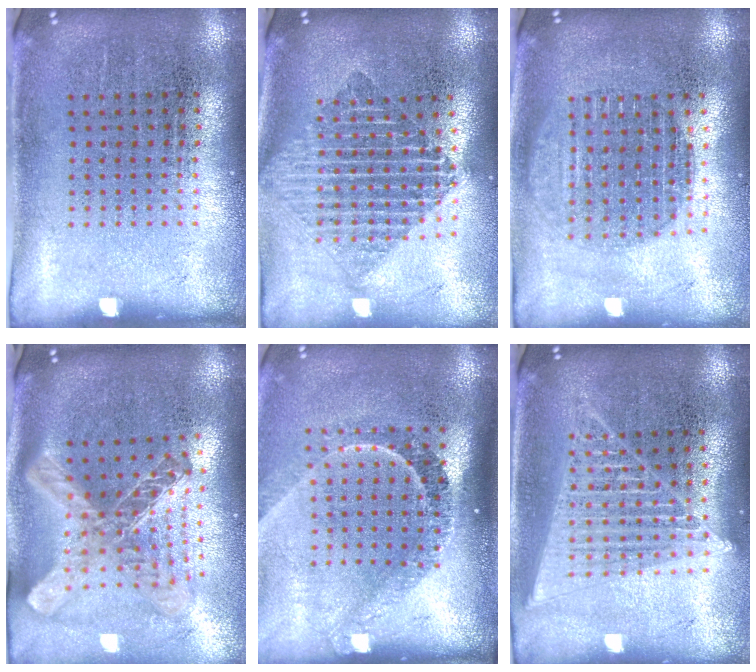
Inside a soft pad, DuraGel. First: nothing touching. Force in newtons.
{"total": 1.9, "press": 1.6, "slide": 1.1}
{"total": 1.7, "press": 1.5, "slide": 0.9}
{"total": 2.8, "press": 2.1, "slide": 1.9}
{"total": 2.2, "press": 1.5, "slide": 1.5}
{"total": 1.8, "press": 1.6, "slide": 0.8}